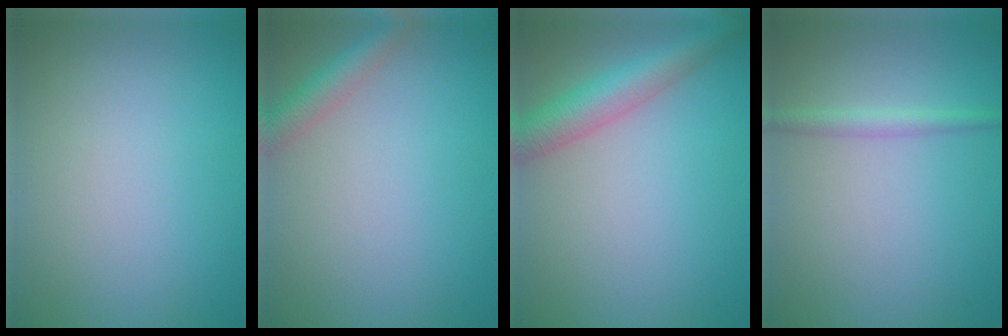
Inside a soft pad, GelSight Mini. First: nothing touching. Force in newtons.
{"total": 2.8, "press": 2.8, "slide": 0.1}
{"total": 4.7, "press": 4.6, "slide": 0.2}
{"total": 1.6, "press": 1.6, "slide": 0.1}